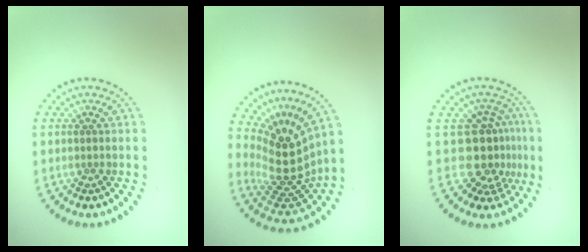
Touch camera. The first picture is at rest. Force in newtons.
{"total": 5.2, "press": 3.6, "slide": 3.7}
{"total": 4.1, "press": 3.0, "slide": 2.7}